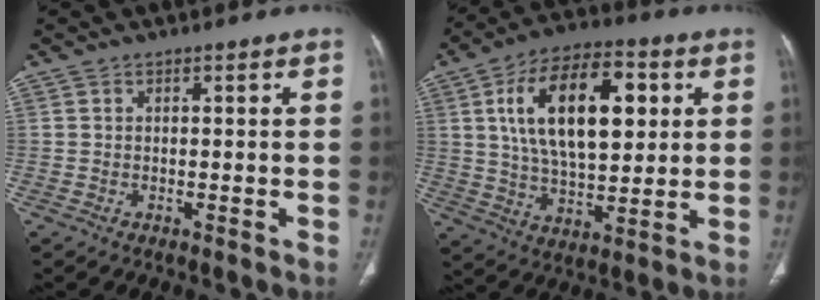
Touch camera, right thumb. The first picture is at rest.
{"total": 20.8, "force": [5.4, 10.8, 17.0], "torque": [-0.262, 0.000, 0.091]}